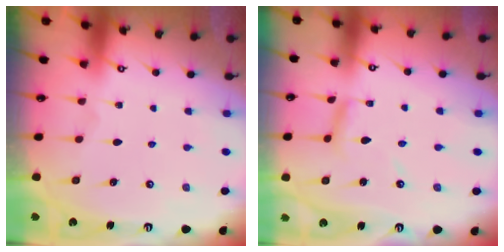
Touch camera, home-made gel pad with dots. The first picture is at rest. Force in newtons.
{"total": 6.0, "press": 6.0, "slide": 0.4}